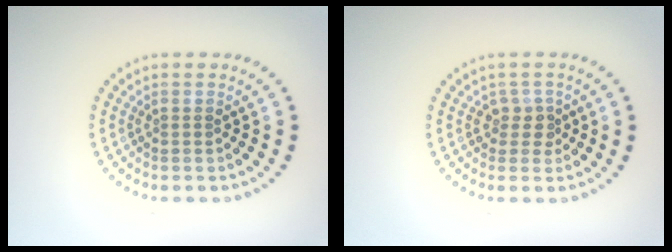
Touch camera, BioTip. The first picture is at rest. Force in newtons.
{"total": 1.7, "press": 1.3, "slide": 1.1}